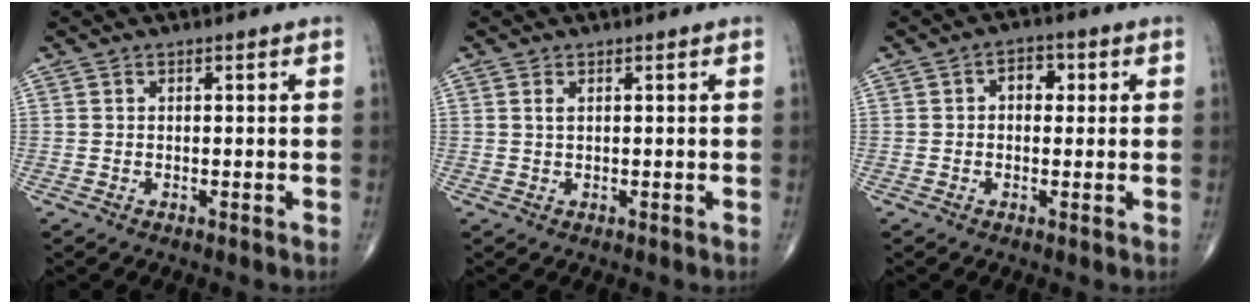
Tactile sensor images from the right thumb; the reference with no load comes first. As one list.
[{"total": 0.9, "force": [0.4, 0.3, 0.7], "torque": [-0.015, 0.004, 0.010]}, {"total": 3.9, "force": [0.7, 2.7, 2.8], "torque": [-0.020, 0.009, 0.004]}]